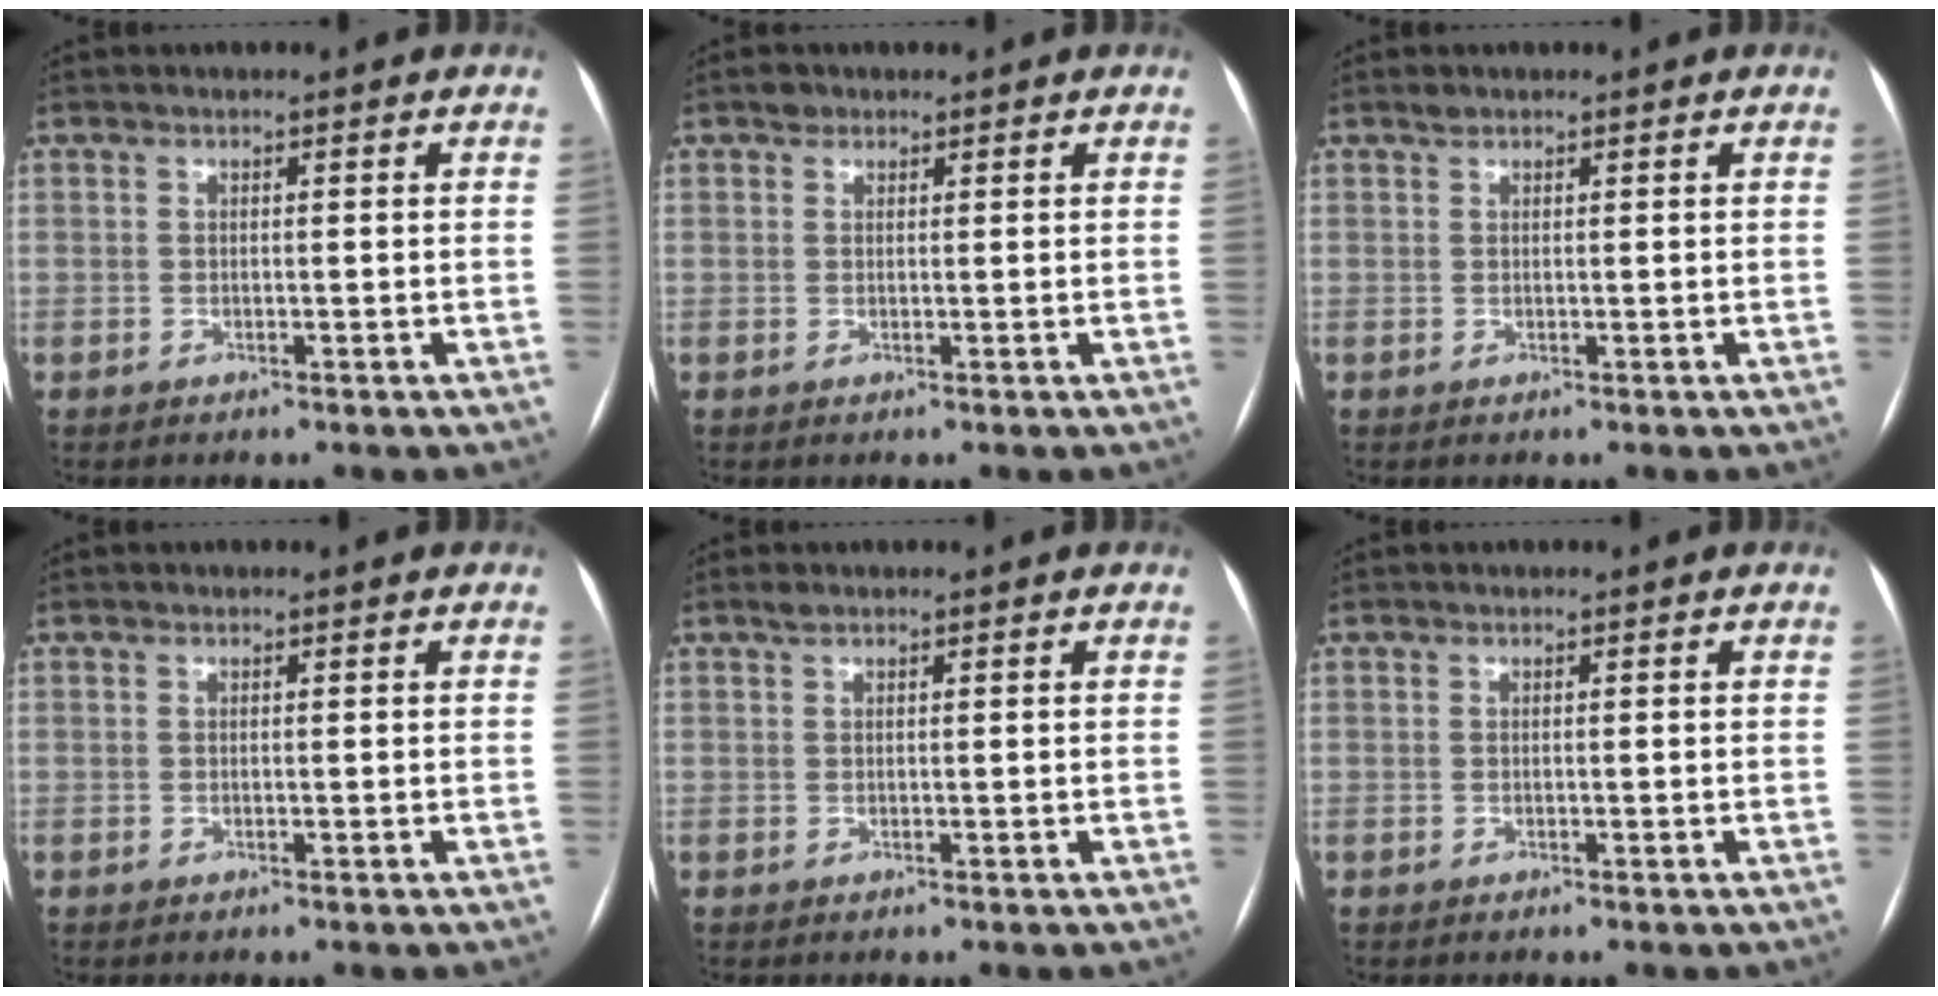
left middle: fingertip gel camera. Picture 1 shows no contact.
{"total": 1.2, "force": [0.8, 0.8, 0.2], "torque": [-0.001, 0.003, 0.011]}
{"total": 0.7, "force": [0.6, 0.3, 0.2], "torque": [-0.007, 0.004, 0.012]}
{"total": 0.0}
{"total": 0.7, "force": [0.6, 0.2, 0.3], "torque": [-0.012, 0.008, 0.014]}
{"total": 0.0}